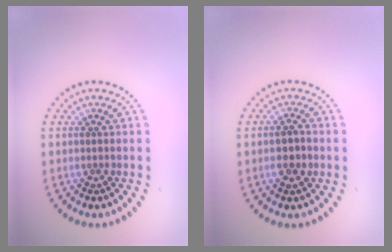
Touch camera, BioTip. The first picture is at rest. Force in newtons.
{"total": 2.3, "press": 2.2, "slide": 0.5}